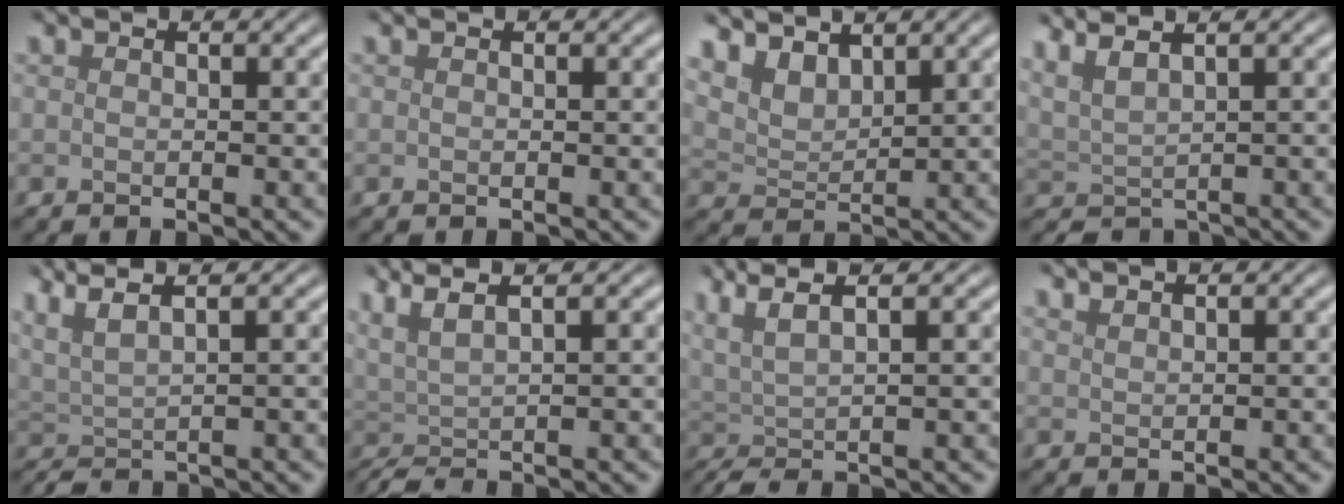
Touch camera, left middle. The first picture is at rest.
{"total": 0.0}
{"total": 4.5, "force": [3.7, 2.0, 1.7], "torque": [-0.053, -0.002, 0.073]}
{"total": 3.7, "force": [3.0, 0.9, 1.9], "torque": [-0.043, 0.009, 0.055]}
{"total": 4.0, "force": [2.3, 1.0, 3.1], "torque": [-0.052, 0.014, 0.042]}
{"total": 4.5, "force": [1.7, 1.3, 3.9], "torque": [-0.061, 0.011, 0.029]}
{"total": 5.1, "force": [2.4, 1.3, 4.4], "torque": [-0.077, 0.014, 0.036]}
{"total": 0.9, "force": [0.8, 0.1, 0.2], "torque": [-0.003, -0.001, 0.016]}